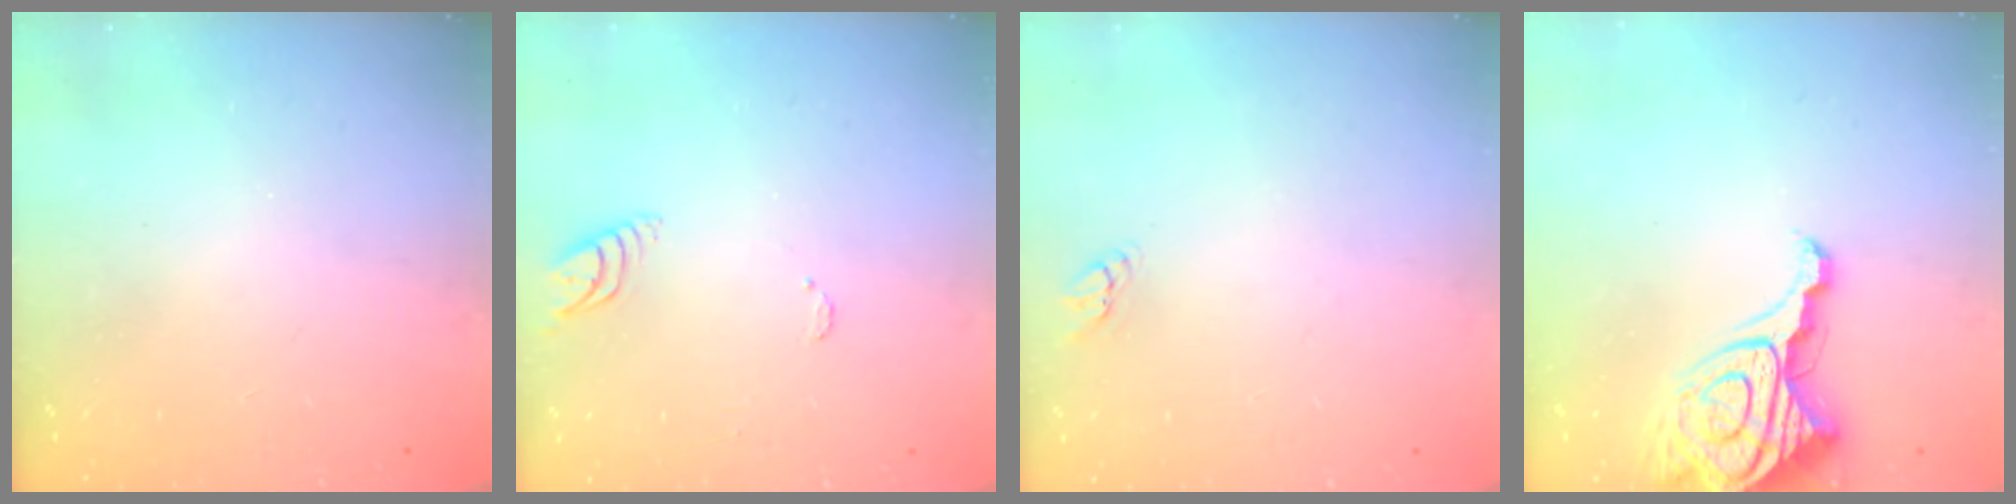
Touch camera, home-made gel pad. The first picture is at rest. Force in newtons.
{"total": 5.1, "press": 5.0, "slide": 0.5}
{"total": 2.7, "press": 2.7, "slide": 0.1}
{"total": 12.9, "press": 12.9, "slide": 1.3}